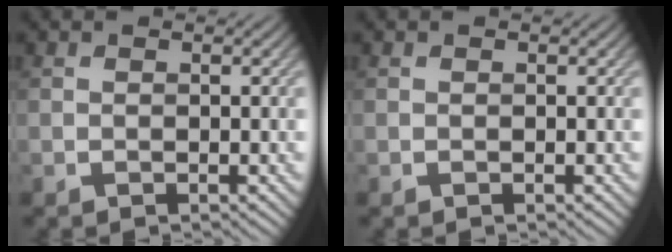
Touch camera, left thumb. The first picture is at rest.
{"total": 0.0}